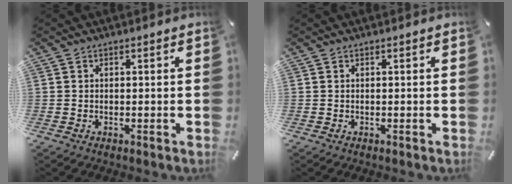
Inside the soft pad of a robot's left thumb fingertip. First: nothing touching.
{"total": 0.0}